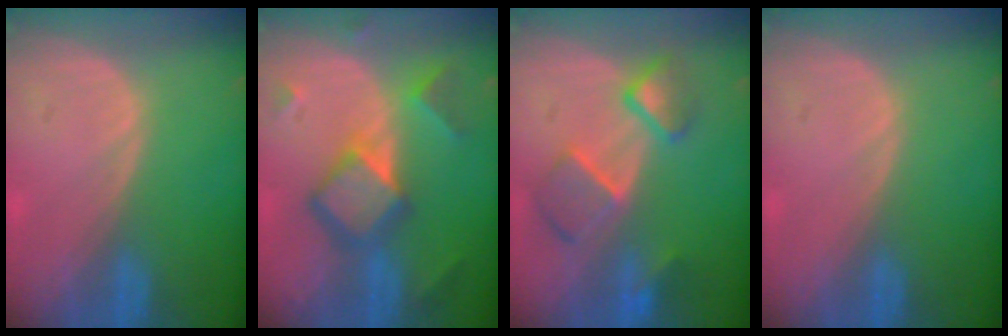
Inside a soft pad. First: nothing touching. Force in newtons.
{"total": 7.9, "press": 7.9, "slide": 0.5}
{"total": 7.2, "press": 6.8, "slide": 2.3}
{"total": 0.0}